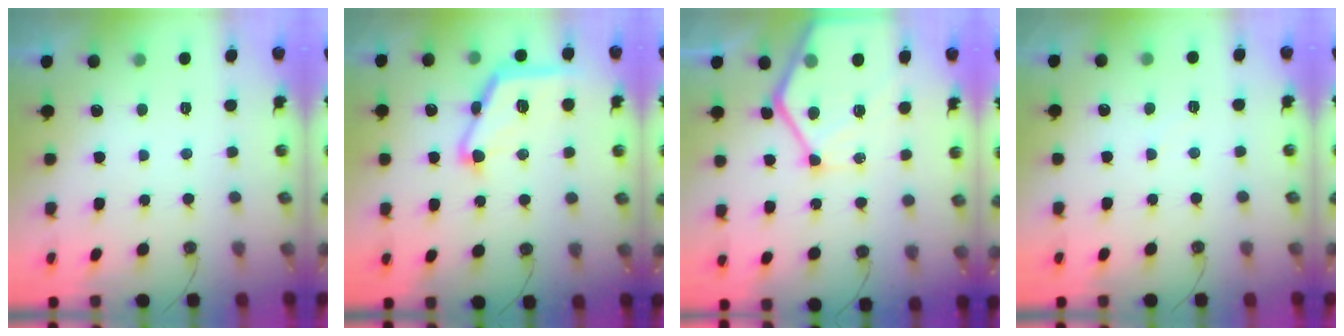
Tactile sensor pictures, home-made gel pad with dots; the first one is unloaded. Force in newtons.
{"total": 15.9, "press": 15.9, "slide": 0.5}
{"total": 18.1, "press": 18.0, "slide": 1.6}
{"total": 2.3, "press": 2.2, "slide": 0.4}